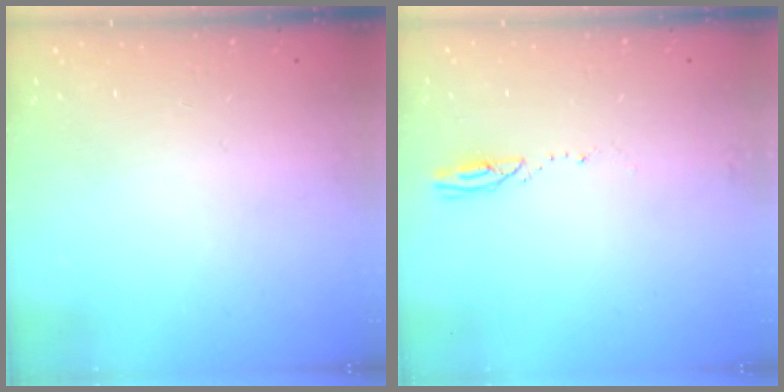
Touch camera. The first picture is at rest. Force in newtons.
{"total": 2.5, "press": 2.5, "slide": 0.2}